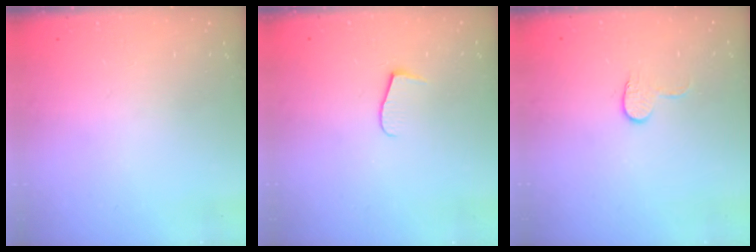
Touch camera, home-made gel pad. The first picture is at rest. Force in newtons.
{"total": 6.2, "press": 6.2, "slide": 0.4}
{"total": 5.4, "press": 5.4, "slide": 0.5}